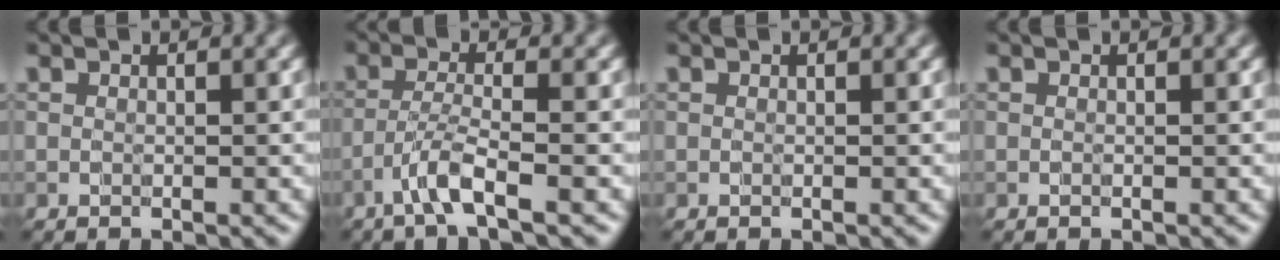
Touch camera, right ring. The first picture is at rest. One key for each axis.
{"total": 2.8, "fx": -1.7, "fy": -0.1, "fz": 2.1, "tx": -0.040, "ty": 0.008, "tz": -0.045}
{"total": 0.0}
{"total": 0.0}